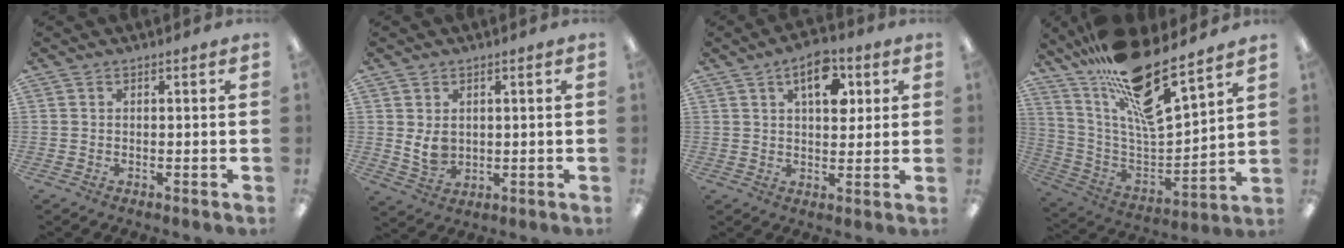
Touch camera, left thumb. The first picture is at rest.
{"total": 5.3, "force": [1.0, 3.9, 3.4], "torque": [-0.063, -0.007, 0.017]}
{"total": 9.7, "force": [4.2, 5.1, 7.0], "torque": [-0.086, -0.013, 0.068]}
{"total": 20.8, "force": [15.5, 4.8, 12.9], "torque": [-0.228, -0.109, 0.261]}